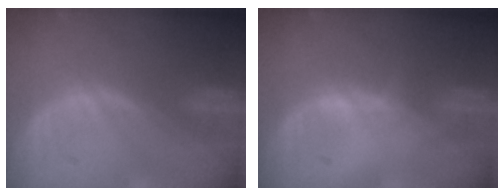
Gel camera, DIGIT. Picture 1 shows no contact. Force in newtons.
{"total": 0.6, "press": 0.5, "slide": 0.3}